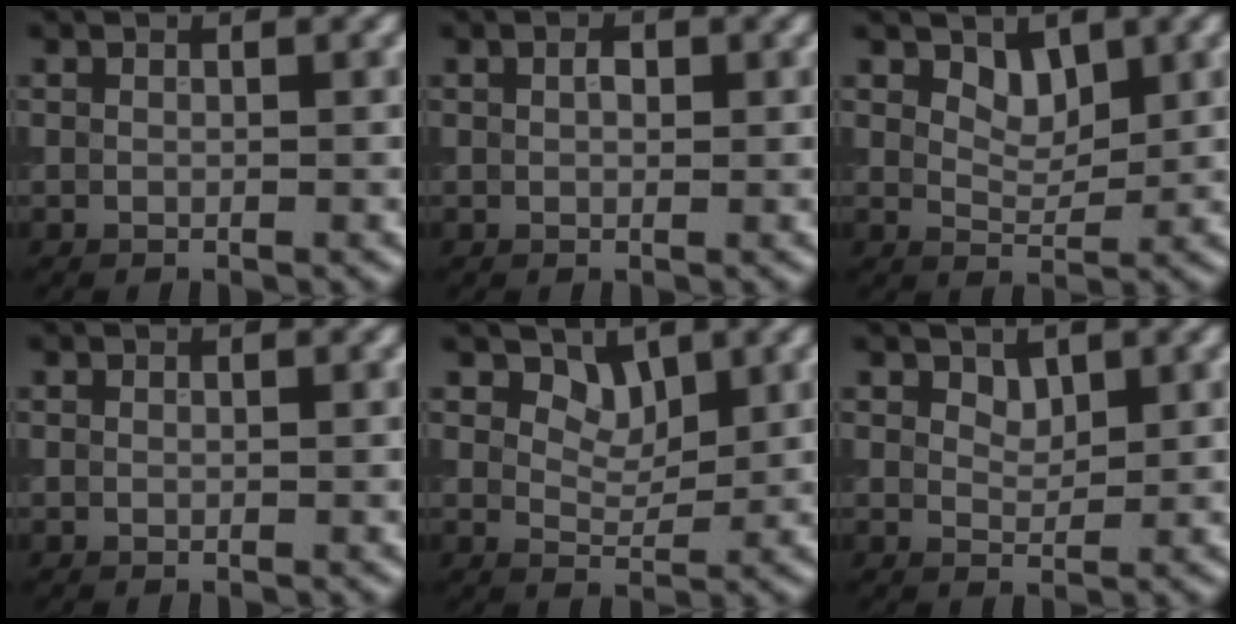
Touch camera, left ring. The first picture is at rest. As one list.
[{"total": 1.1, "force": [0.3, 0.6, 0.8], "torque": [-0.014, 0.002, 0.005]}, {"total": 2.2, "force": [1.5, 1.2, 1.2], "torque": [-0.020, -0.008, 0.023]}, {"total": 0.0}, {"total": 2.7, "force": [1.9, 1.6, 1.2], "torque": [-0.024, -0.020, 0.035]}, {"total": 1.3, "force": [0.9, 0.7, 0.6], "torque": [-0.010, -0.004, 0.017]}]